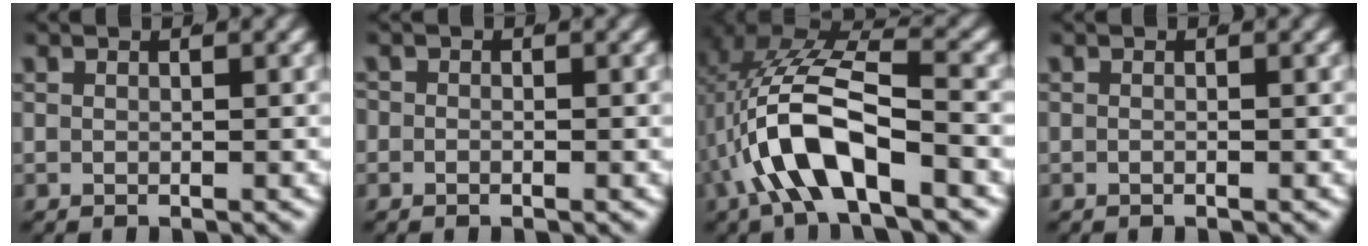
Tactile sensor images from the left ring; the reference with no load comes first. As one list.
[{"total": 0.8, "force": [-0.4, 0.7, 0.2], "torque": [-0.003, -0.001, -0.009]}, {"total": 9.3, "force": [-1.0, 5.0, 7.8], "torque": [-0.171, -0.017, -0.010]}, {"total": 0.0}]